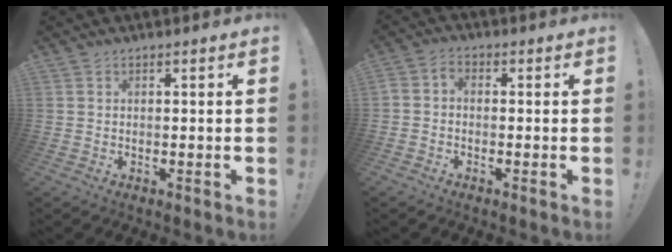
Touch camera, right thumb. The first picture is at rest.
{"total": 2.6, "force": [-1.5, 1.5, 1.5], "torque": [-0.038, 0.009, -0.027]}